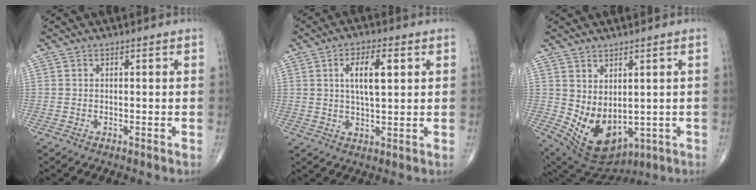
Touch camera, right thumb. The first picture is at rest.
{"total": 7.6, "force": [2.2, 2.7, 6.7], "torque": [-0.112, -0.004, 0.039]}
{"total": 11.4, "force": [0.1, 7.0, 9.0], "torque": [-0.141, -0.018, 0.038]}